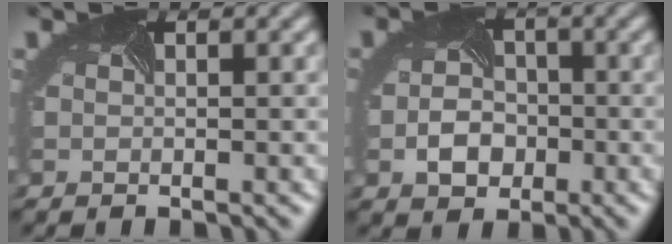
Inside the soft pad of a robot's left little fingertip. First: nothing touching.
{"total": 3.5, "force": [-1.5, 2.6, 1.8], "torque": [-0.042, -0.005, -0.022]}